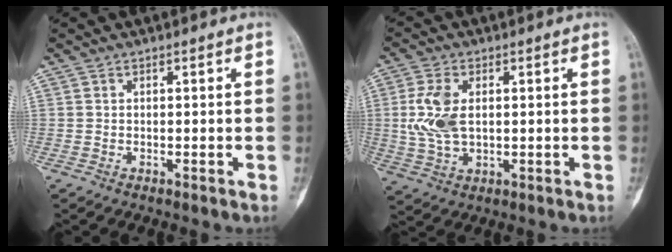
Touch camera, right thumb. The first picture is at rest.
{"total": 8.8, "force": [1.0, 5.1, 7.1], "torque": [-0.155, -0.002, 0.026]}